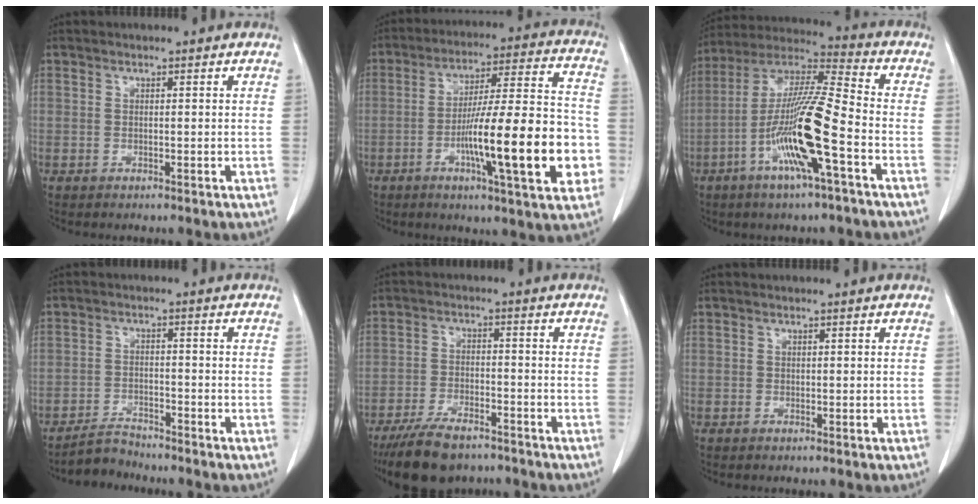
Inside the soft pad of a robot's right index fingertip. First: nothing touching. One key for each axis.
{"total": 19.7, "fx": -5.3, "fy": 2.0, "fz": 18.8, "tx": -0.266, "ty": 0.010, "tz": -0.077}
{"total": 15.7, "fx": -5.4, "fy": 0.4, "fz": 14.7, "tx": -0.293, "ty": -0.002, "tz": -0.106}
{"total": 3.4, "fx": -3.3, "fy": 0.5, "fz": -0.1, "tx": 0.000, "ty": -0.010, "tz": -0.061}
{"total": 10.3, "fx": -8.2, "fy": 3.5, "fz": 5.2, "tx": -0.092, "ty": -0.015, "tz": -0.138}
{"total": 0.0}